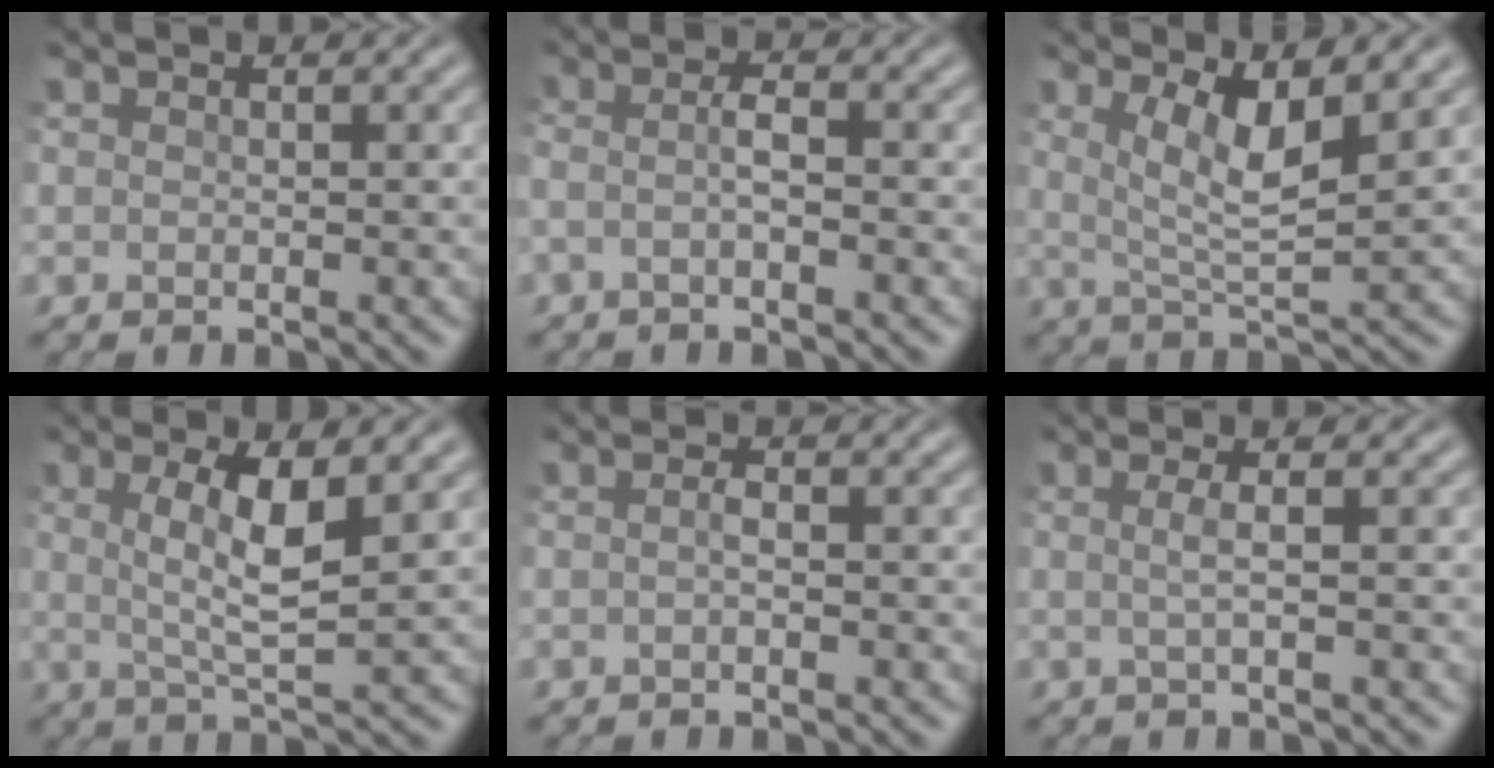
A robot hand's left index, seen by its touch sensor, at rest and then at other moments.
{"total": 1.9, "force": [-0.8, 0.3, 1.7], "torque": [-0.036, 0.000, -0.022]}
{"total": 5.1, "force": [1.5, 1.2, 4.7], "torque": [-0.086, -0.010, 0.030]}
{"total": 5.1, "force": [0.9, 1.2, 4.8], "torque": [-0.095, -0.006, 0.017]}
{"total": 0.9, "force": [-0.5, 0.2, 0.8], "torque": [-0.019, 0.000, -0.012]}
{"total": 1.9, "force": [-0.2, 0.5, 1.8], "torque": [-0.035, 0.001, -0.012]}